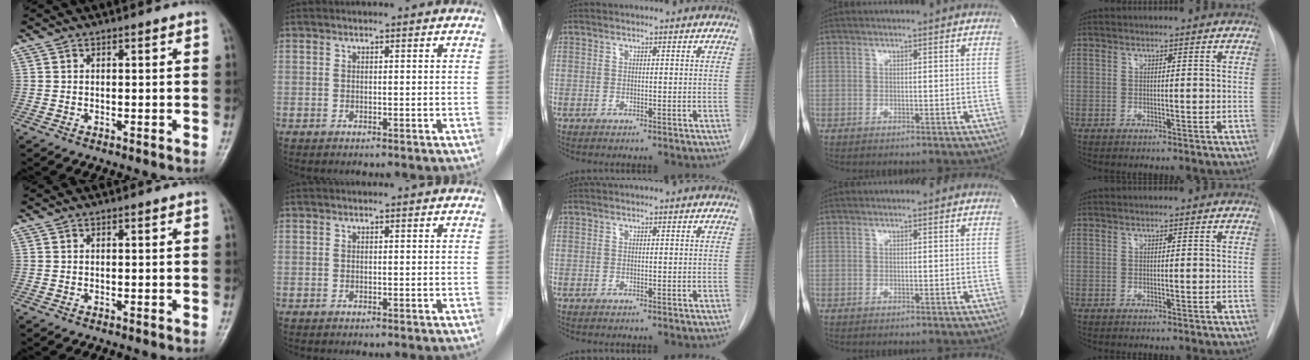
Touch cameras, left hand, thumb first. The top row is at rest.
{}